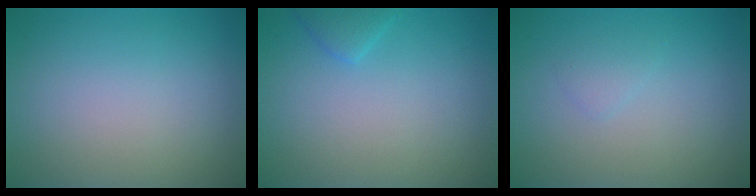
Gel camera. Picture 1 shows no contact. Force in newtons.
{"total": 1.3, "press": 1.3, "slide": 0.1}
{"total": 0.8, "press": 0.8, "slide": 0.1}